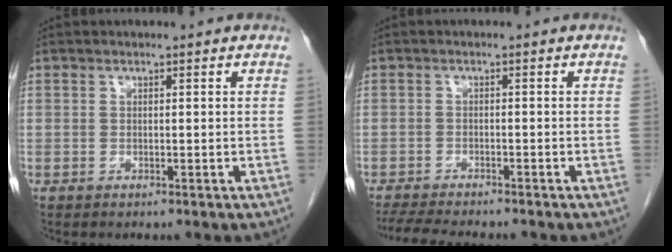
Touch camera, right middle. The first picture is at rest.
{"total": 8.7, "force": [-7.8, 1.1, 3.8], "torque": [-0.060, -0.014, -0.120]}